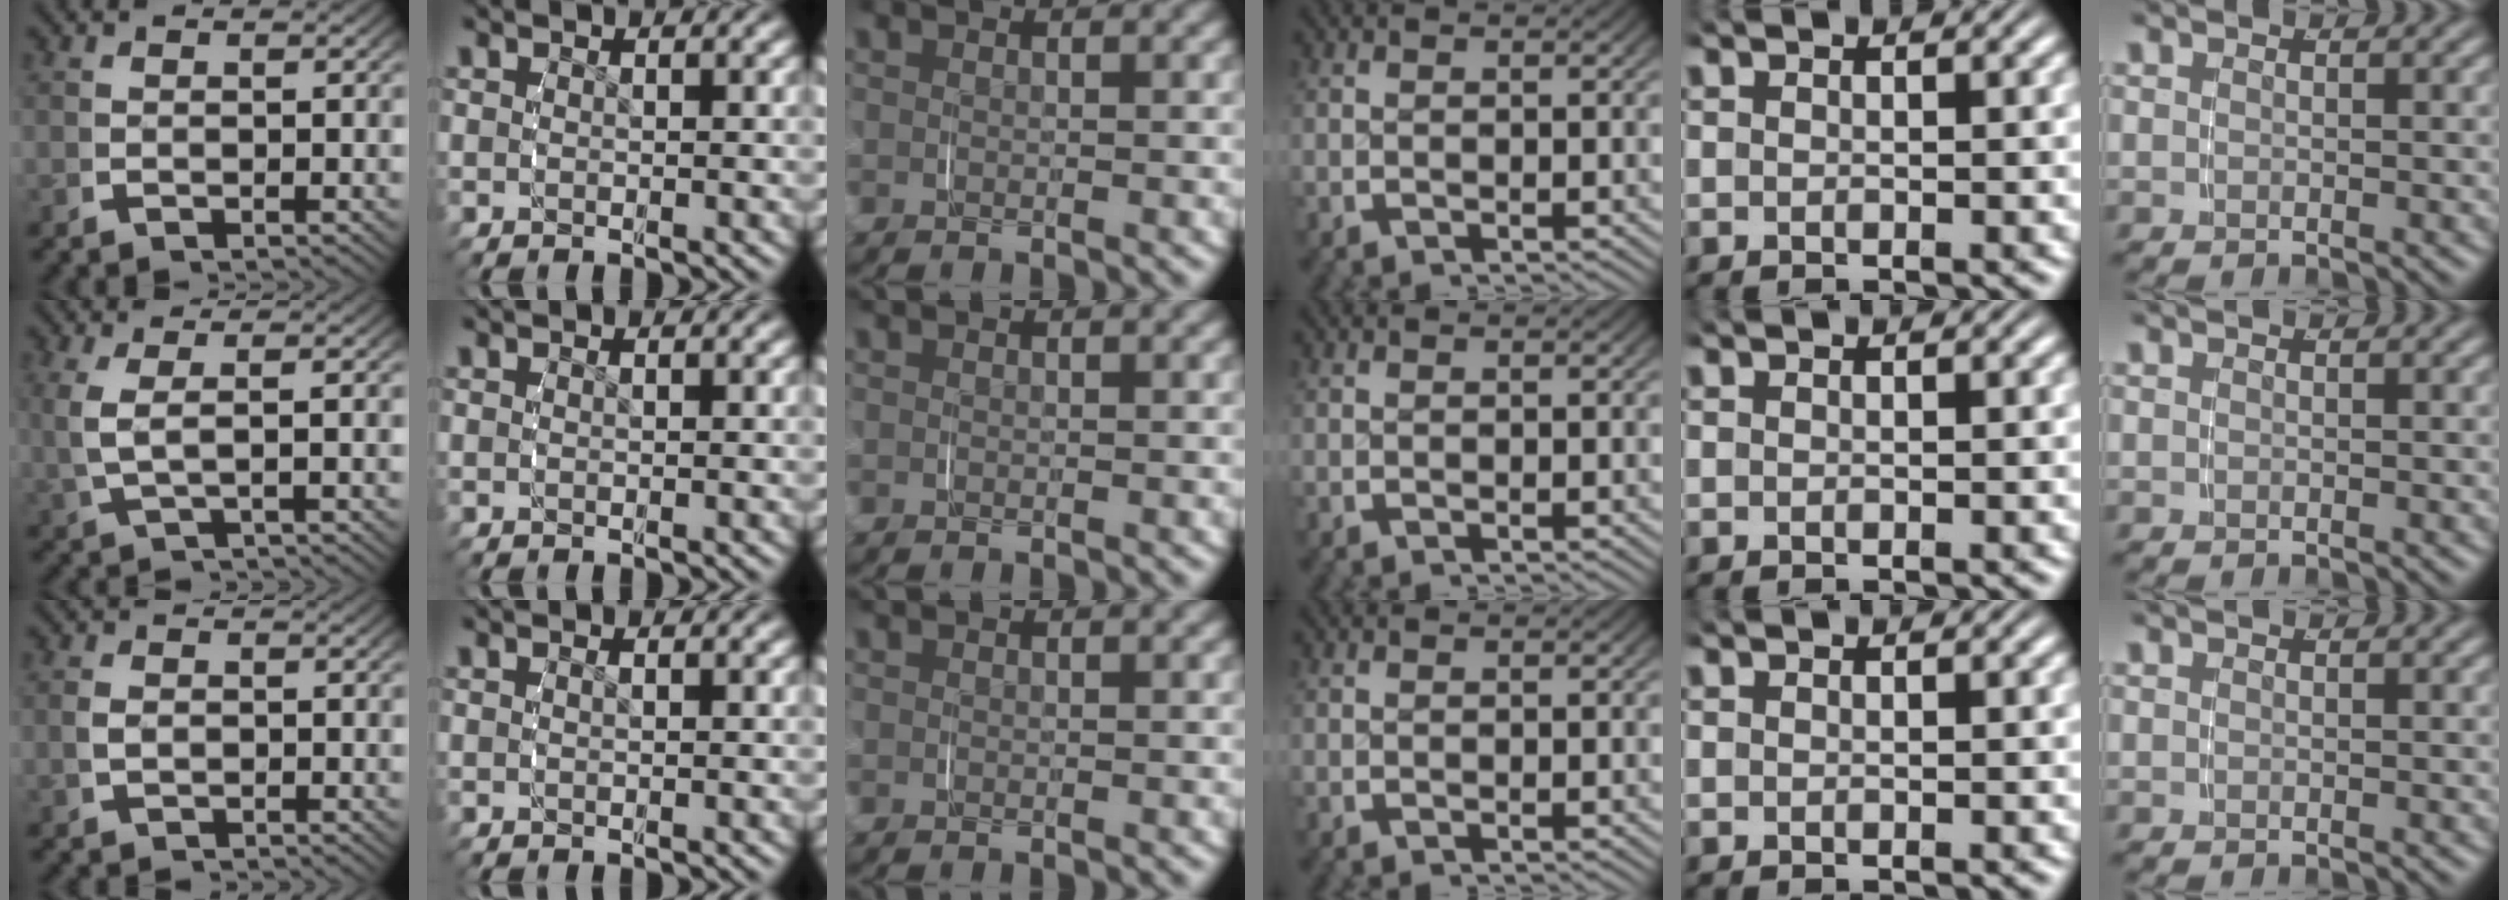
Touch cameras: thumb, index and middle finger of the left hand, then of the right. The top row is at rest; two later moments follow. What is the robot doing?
{"motion": "grasp_and_lifting", "object": "pen bag"}